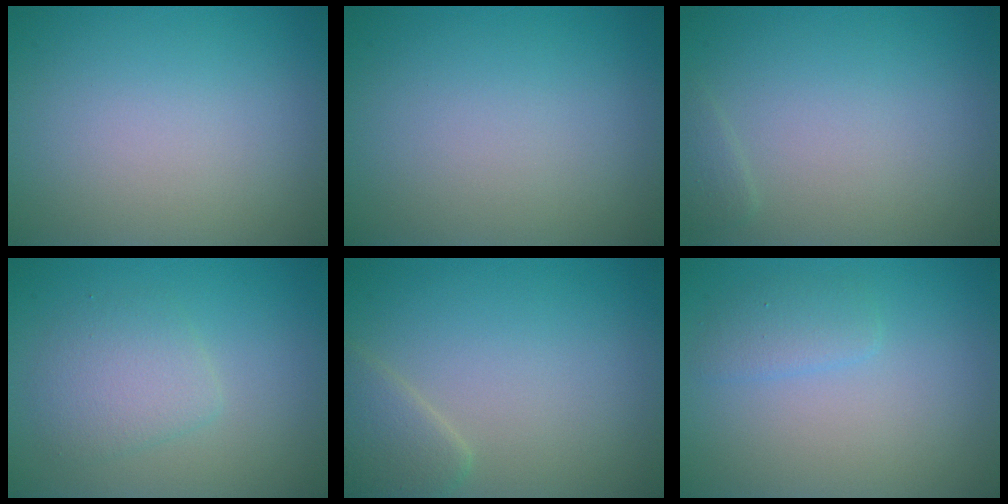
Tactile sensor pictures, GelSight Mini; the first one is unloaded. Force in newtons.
{"total": 0.0}
{"total": 0.7, "press": 0.7, "slide": 0.1}
{"total": 2.8, "press": 2.8, "slide": 0.1}
{"total": 2.4, "press": 2.4, "slide": 0.1}
{"total": 1.5, "press": 1.5, "slide": 0.1}